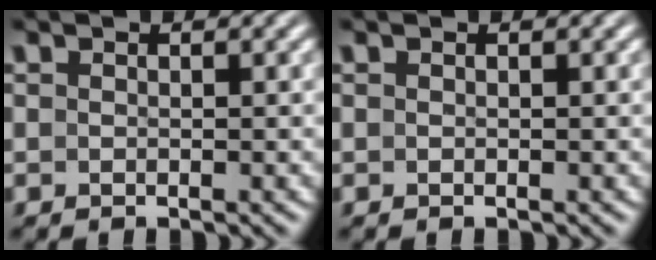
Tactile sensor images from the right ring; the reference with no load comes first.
{"total": 0.0}